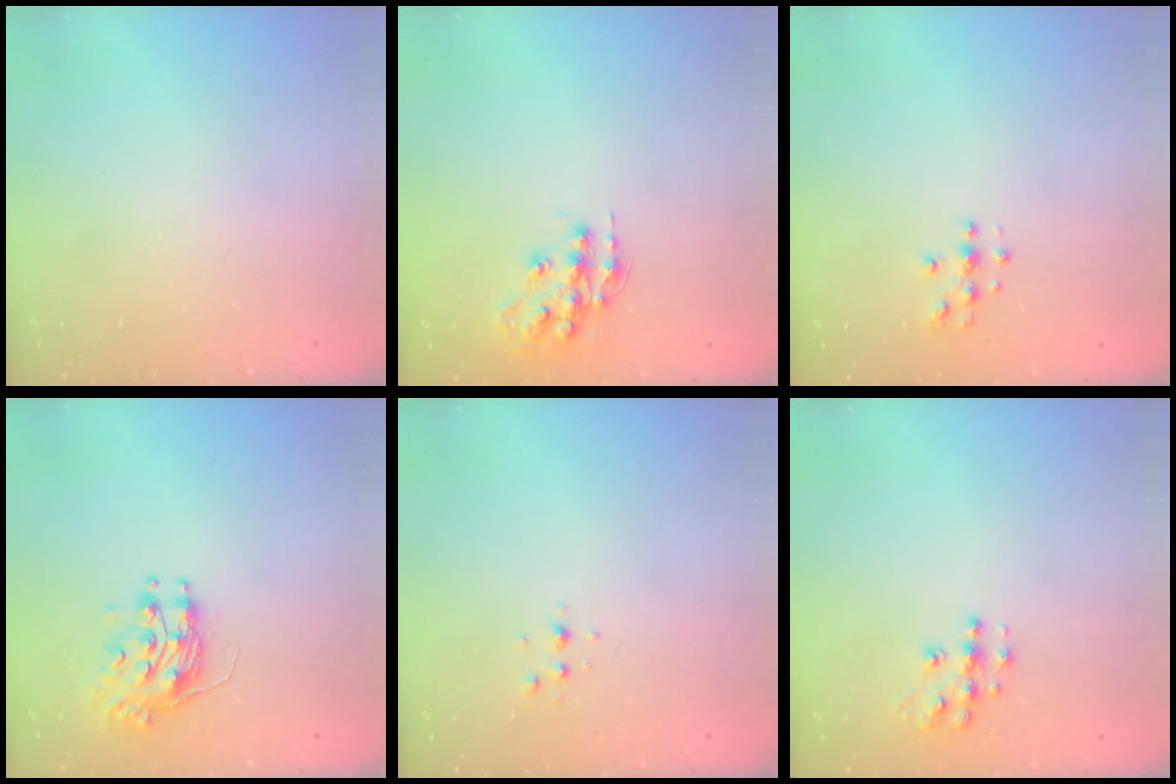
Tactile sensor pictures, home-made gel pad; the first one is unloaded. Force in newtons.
{"total": 13.3, "press": 13.3, "slide": 0.8}
{"total": 3.8, "press": 3.8, "slide": 0.4}
{"total": 9.2, "press": 9.2, "slide": 0.5}
{"total": 3.7, "press": 3.2, "slide": 1.7}
{"total": 9.5, "press": 9.5, "slide": 0.6}